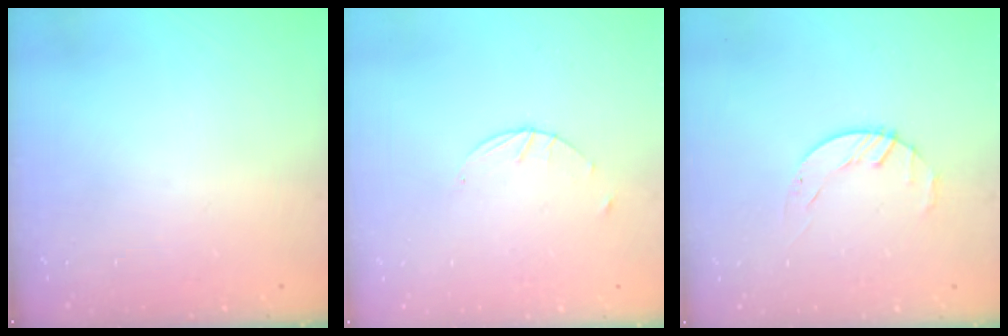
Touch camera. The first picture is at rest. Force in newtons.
{"total": 1.7, "press": 1.7, "slide": 0.3}
{"total": 1.8, "press": 1.7, "slide": 0.3}